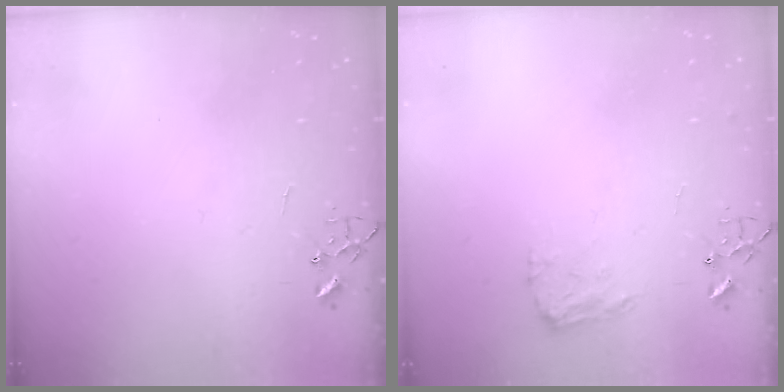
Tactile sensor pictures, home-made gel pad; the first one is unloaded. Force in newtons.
{"total": 7.9, "press": 7.9, "slide": 0.1}